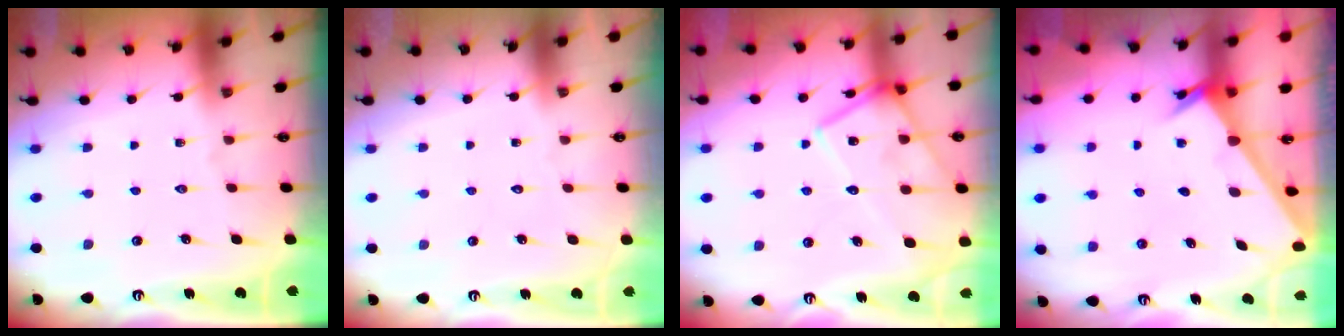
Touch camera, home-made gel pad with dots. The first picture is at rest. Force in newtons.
{"total": 1.7, "press": 1.7, "slide": 0.1}
{"total": 16.4, "press": 16.3, "slide": 1.2}
{"total": 2.4, "press": 2.4, "slide": 0.2}